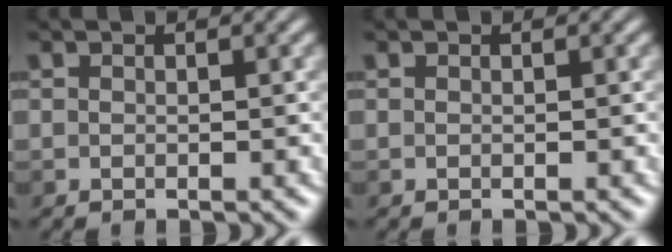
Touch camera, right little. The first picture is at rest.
{"total": 0.0}